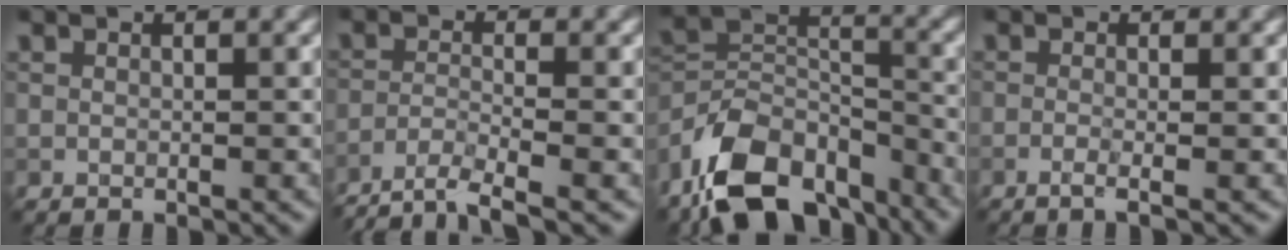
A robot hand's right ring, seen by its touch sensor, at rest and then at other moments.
{"total": 4.4, "force": [-3.4, 0.7, 2.6], "torque": [-0.044, -0.006, -0.073]}
{"total": 12.7, "force": [-8.3, 7.0, 6.6], "torque": [-0.129, 0.008, -0.156]}
{"total": 1.6, "force": [-0.5, 0.5, 1.4], "torque": [-0.019, -0.004, -0.016]}